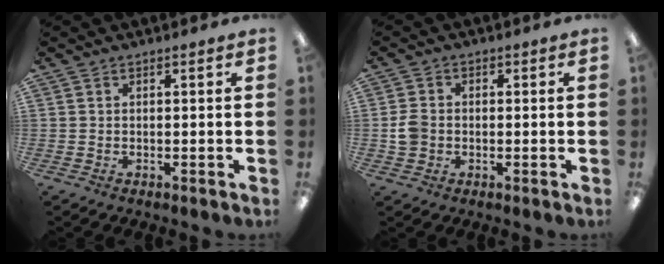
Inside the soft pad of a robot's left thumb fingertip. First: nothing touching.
{"total": 4.6, "force": [-0.7, 4.0, 2.1], "torque": [-0.029, 0.009, -0.012]}